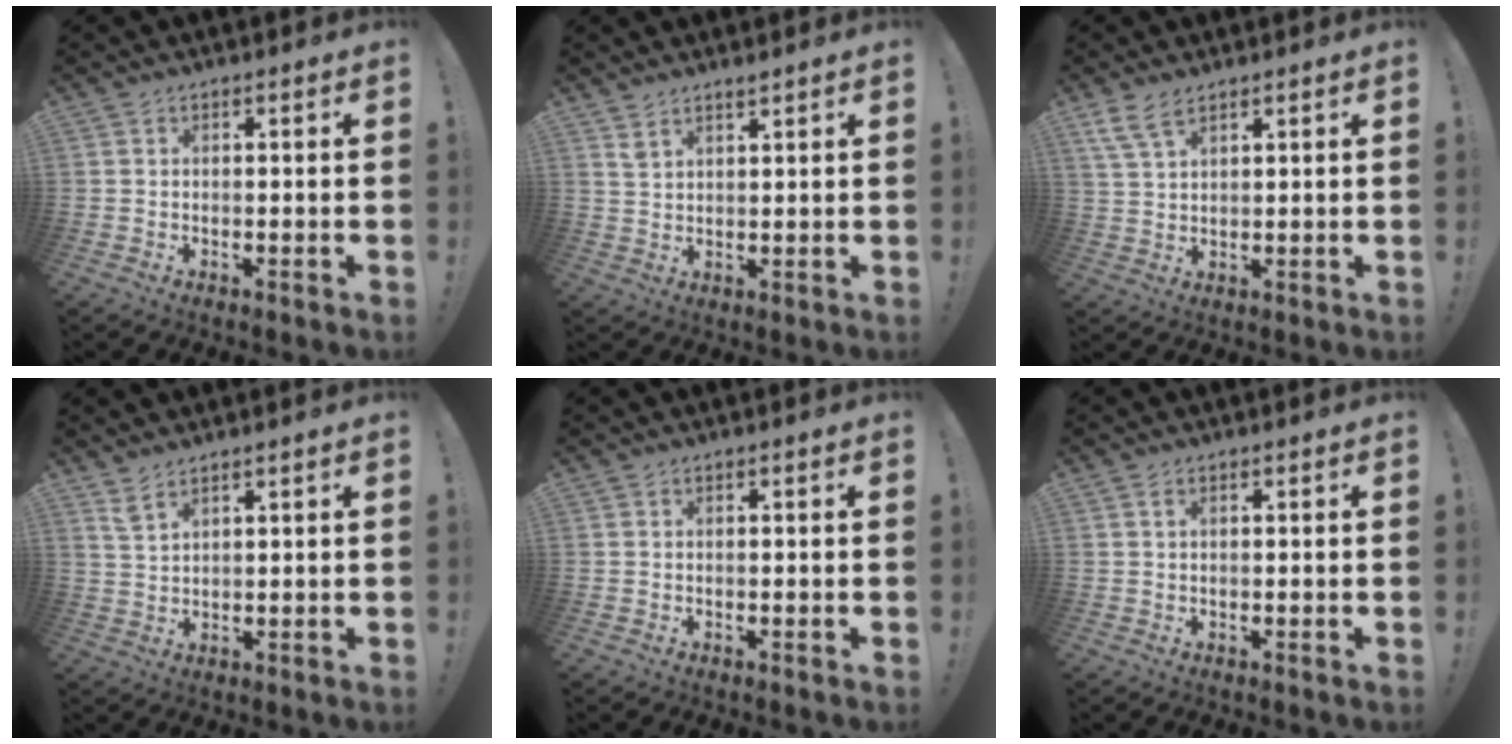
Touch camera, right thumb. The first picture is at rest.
{"total": 3.0, "force": [2.6, 0.9, 1.2], "torque": [-0.019, -0.018, 0.048]}
{"total": 6.8, "force": [4.7, 2.8, 4.0], "torque": [-0.087, -0.011, 0.093]}
{"total": 4.1, "force": [3.2, 1.0, 2.3], "torque": [-0.050, -0.013, 0.061]}
{"total": 0.0}
{"total": 0.8, "force": [0.3, 0.4, 0.7], "torque": [-0.015, 0.002, 0.005]}